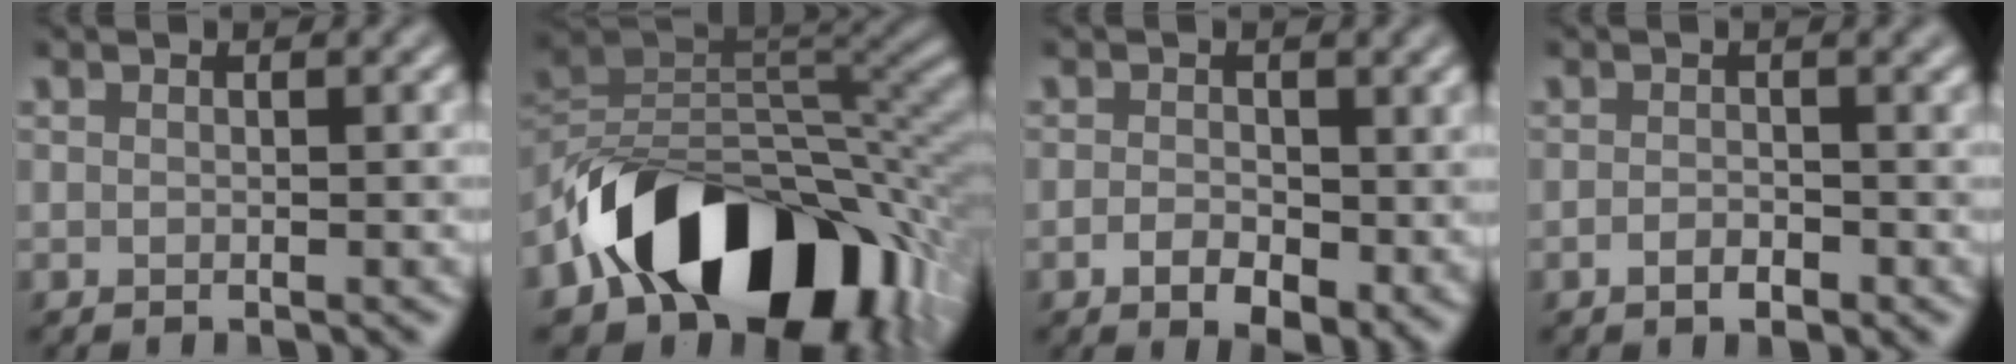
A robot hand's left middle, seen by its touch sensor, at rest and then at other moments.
{"total": 13.6, "force": [-7.2, 8.5, 7.9], "torque": [-0.102, 0.000, -0.130]}
{"total": 3.9, "force": [-1.0, 2.2, 3.1], "torque": [-0.047, -0.010, -0.016]}
{"total": 1.6, "force": [-0.8, 0.6, 1.2], "torque": [-0.023, -0.001, -0.015]}